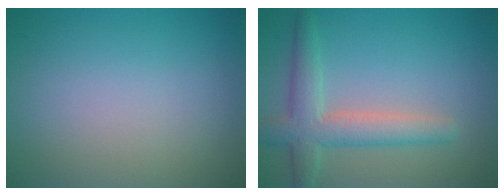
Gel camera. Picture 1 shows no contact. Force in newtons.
{"total": 4.5, "press": 4.5, "slide": 0.2}